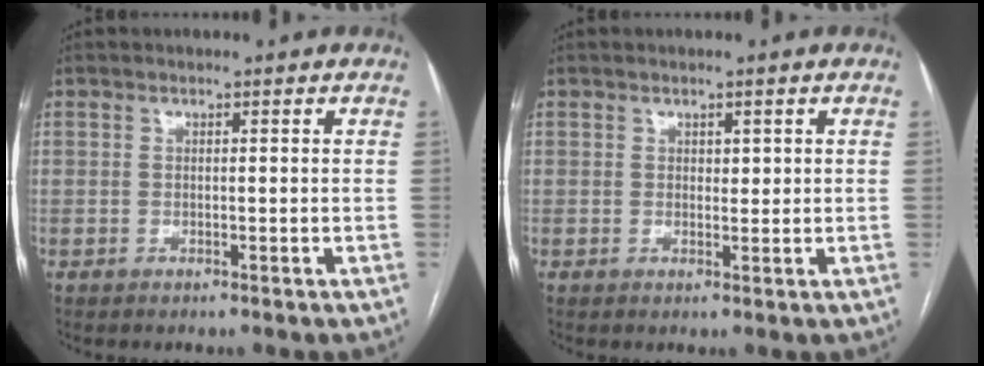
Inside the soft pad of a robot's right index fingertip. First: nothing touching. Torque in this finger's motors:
{"motor_torque": [-0.11, 0.14, 0.05, 0.00]}